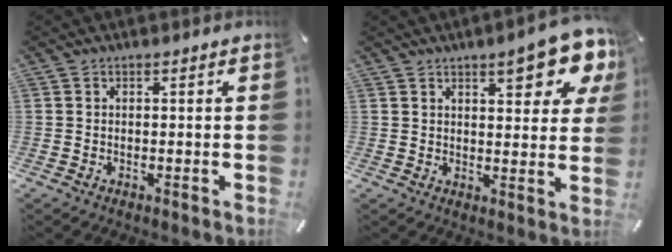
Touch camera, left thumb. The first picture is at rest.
{"total": 11.7, "force": [7.3, 4.1, 8.2], "torque": [-0.096, -0.042, 0.119]}